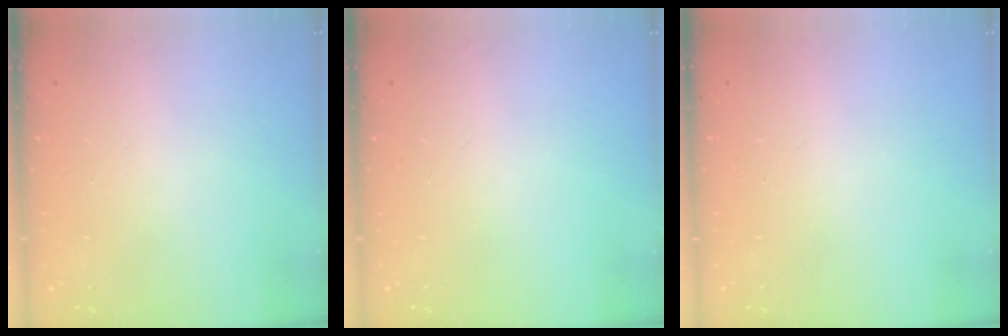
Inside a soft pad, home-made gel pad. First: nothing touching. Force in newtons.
{"total": 0.0}
{"total": 0.0}